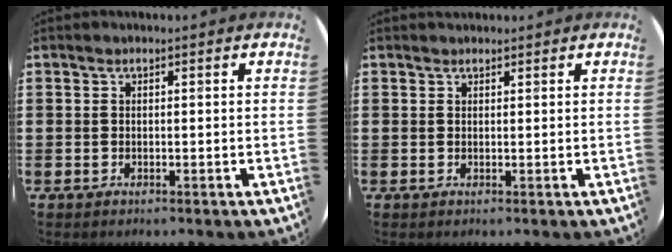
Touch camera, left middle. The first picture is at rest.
{"total": 0.6, "force": [0.6, 0.2, -0.1], "torque": [0.000, 0.003, 0.011]}